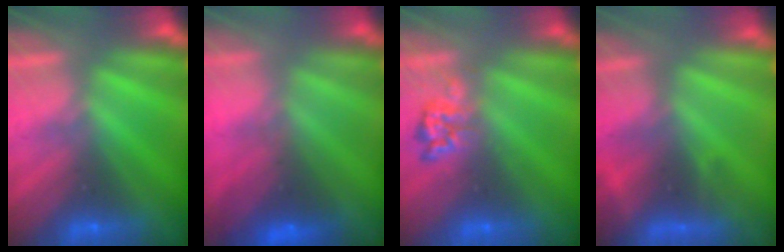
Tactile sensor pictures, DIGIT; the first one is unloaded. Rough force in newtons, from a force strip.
{"total": 2.7}
{"total": 2.4}
{"total": 5.1}